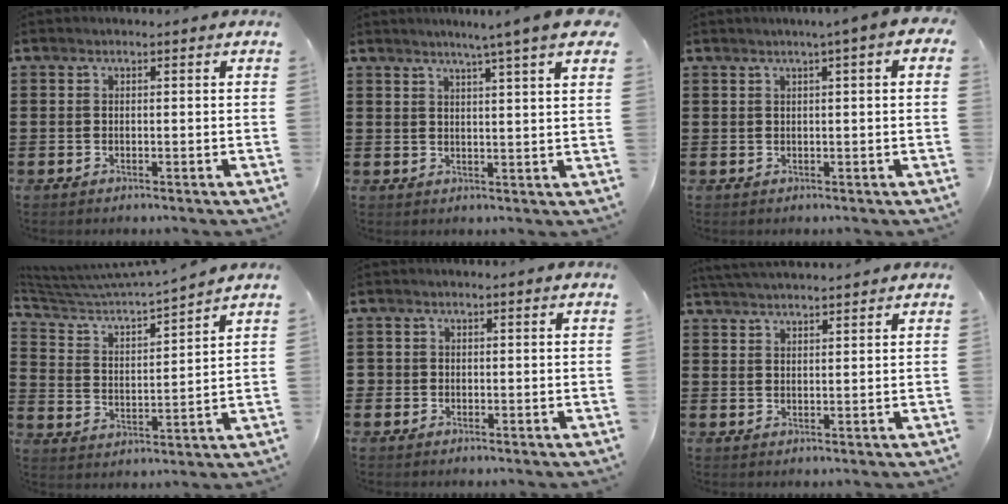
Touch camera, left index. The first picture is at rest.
{"total": 5.7, "force": [4.2, -0.7, 3.8], "torque": [-0.076, -0.016, 0.067]}
{"total": 2.3, "force": [0.9, 0.0, 2.2], "torque": [-0.041, -0.001, 0.015]}
{"total": 4.5, "force": [4.1, 0.1, 1.8], "torque": [-0.061, -0.032, 0.060]}
{"total": 0.9, "force": [-0.1, 0.9, 0.1], "torque": [-0.004, 0.005, -0.003]}
{"total": 3.1, "force": [3.0, -0.3, 0.6], "torque": [-0.019, -0.005, 0.057]}